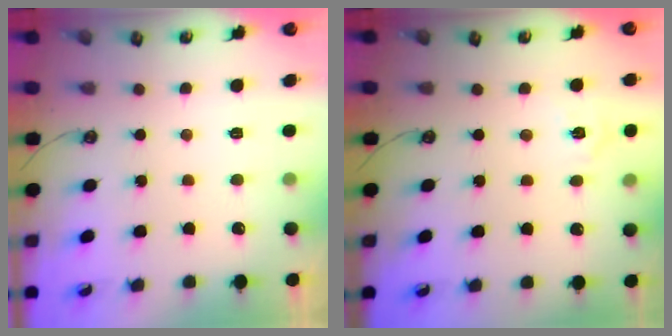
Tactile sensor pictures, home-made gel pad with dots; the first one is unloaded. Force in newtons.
{"total": 5.0, "press": 4.9, "slide": 0.5}